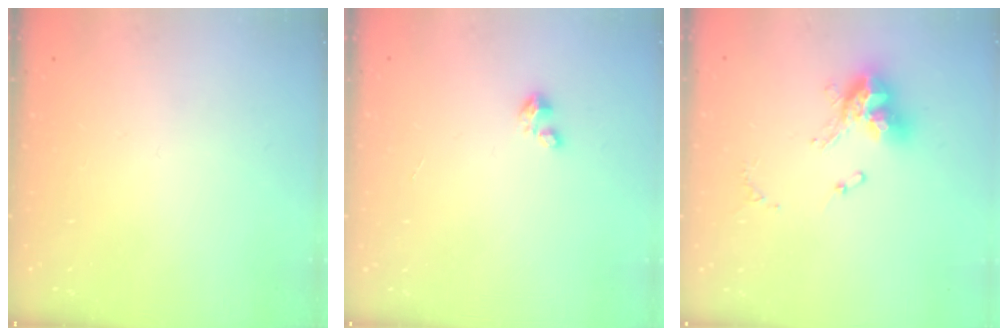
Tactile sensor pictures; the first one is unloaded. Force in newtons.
{"total": 1.5, "press": 1.5, "slide": 0.1}
{"total": 12.6, "press": 12.5, "slide": 1.4}